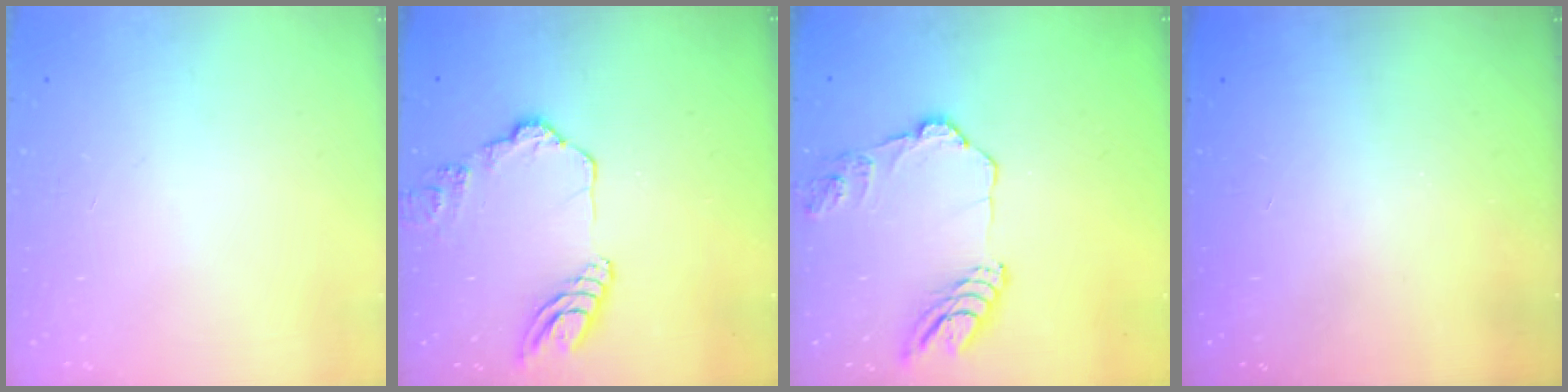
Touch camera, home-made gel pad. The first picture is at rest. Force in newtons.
{"total": 12.2, "press": 12.2, "slide": 1.1}
{"total": 13.9, "press": 13.8, "slide": 1.3}
{"total": 0.0}